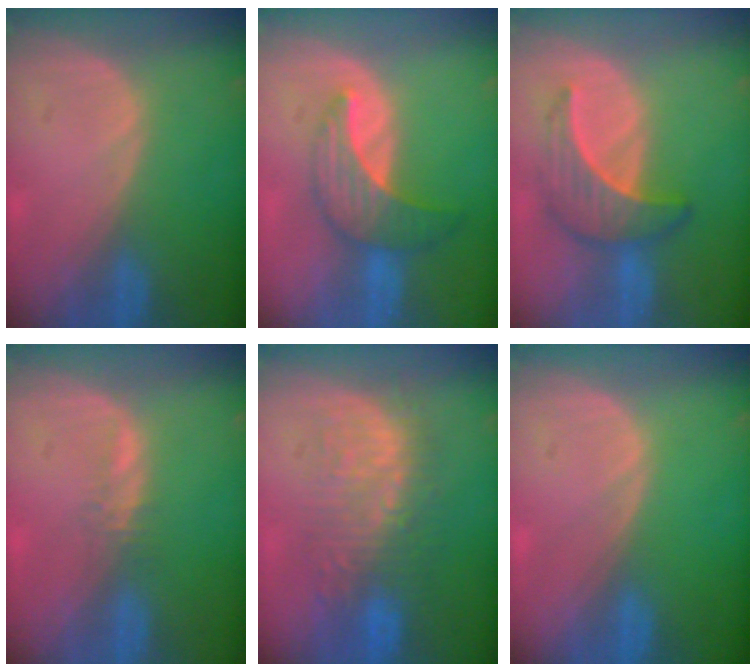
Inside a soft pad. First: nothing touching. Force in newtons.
{"total": 7.3, "press": 6.7, "slide": 2.9}
{"total": 6.5, "press": 6.4, "slide": 1.0}
{"total": 1.3, "press": 1.2, "slide": 0.5}
{"total": 9.2, "press": 8.9, "slide": 2.1}
{"total": 0.0}